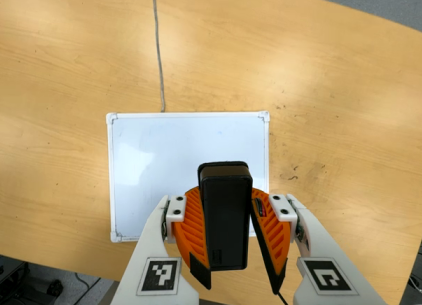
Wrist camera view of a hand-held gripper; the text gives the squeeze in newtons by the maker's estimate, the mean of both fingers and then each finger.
{"total": 8.9, "left": 9.1, "right": 8.6}